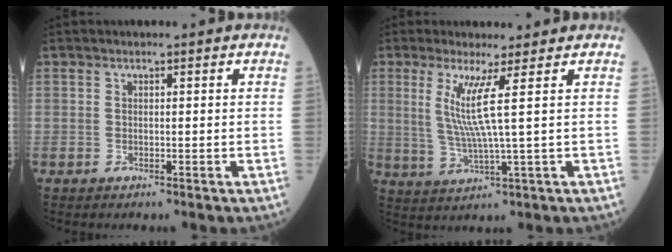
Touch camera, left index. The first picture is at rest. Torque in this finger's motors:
{"motor_torque": [0.08, -0.11, 0.57, 0.19]}